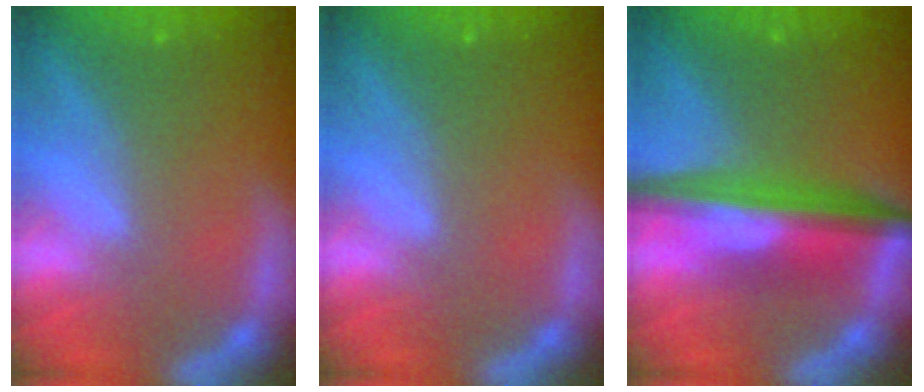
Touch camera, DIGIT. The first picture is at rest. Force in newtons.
{"total": 0.0}
{"total": 8.5}